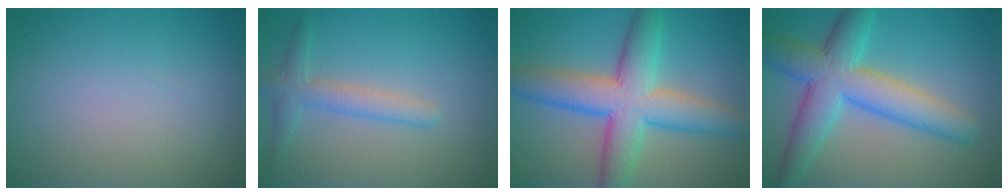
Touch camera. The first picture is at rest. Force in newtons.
{"total": 2.5, "press": 2.5, "slide": 0.1}
{"total": 8.6, "press": 8.6, "slide": 0.3}
{"total": 7.8, "press": 7.8, "slide": 0.2}